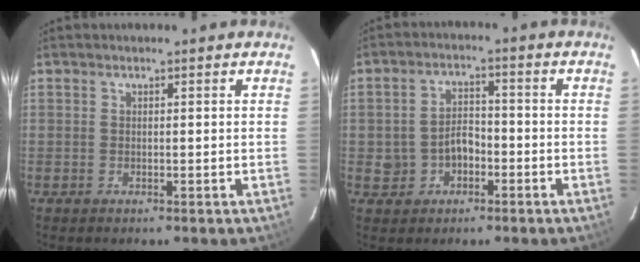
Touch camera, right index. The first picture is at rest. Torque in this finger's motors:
{"motor_torque": [0.01, 0.02, 0.14, 0.04]}